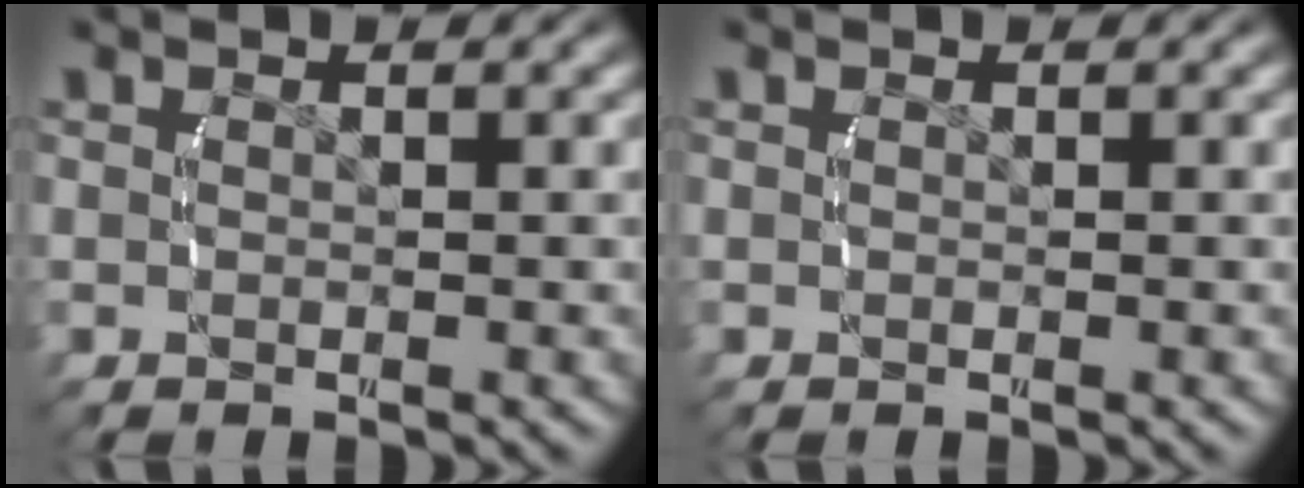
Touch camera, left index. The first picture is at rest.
{"total": 0.0}